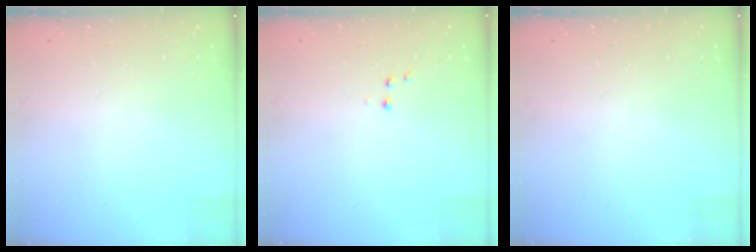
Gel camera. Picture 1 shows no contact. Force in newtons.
{"total": 2.6, "press": 2.5, "slide": 0.6}
{"total": 0.0}